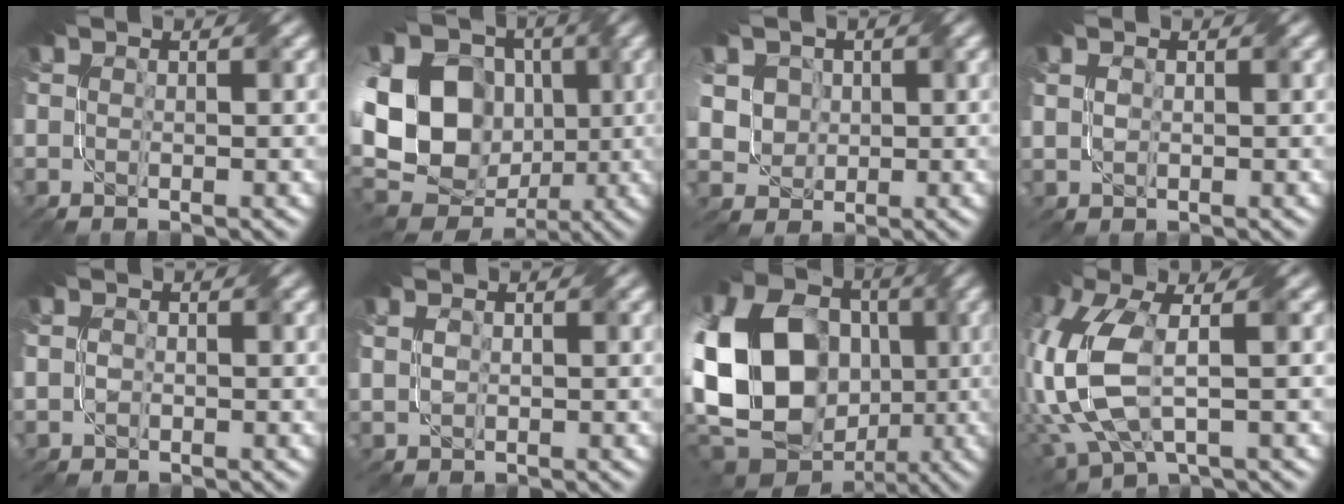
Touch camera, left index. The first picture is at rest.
{"total": 19.8, "force": [0.5, 15.8, 12.0], "torque": [-0.258, 0.023, -0.004]}
{"total": 5.9, "force": [1.9, 5.1, 2.3], "torque": [-0.064, 0.012, 0.037]}
{"total": 1.0, "force": [0.3, 0.7, 0.6], "torque": [-0.015, 0.000, 0.012]}
{"total": 1.1, "force": [-0.1, 1.0, 0.4], "torque": [-0.009, -0.002, 0.001]}
{"total": 1.3, "force": [0.3, 1.0, 0.8], "torque": [-0.019, -0.001, 0.014]}
{"total": 22.7, "force": [-1.6, 18.4, 13.2], "torque": [-0.286, 0.013, -0.077]}
{"total": 9.2, "force": [-0.3, 4.6, 7.9], "torque": [-0.211, -0.018, -0.001]}